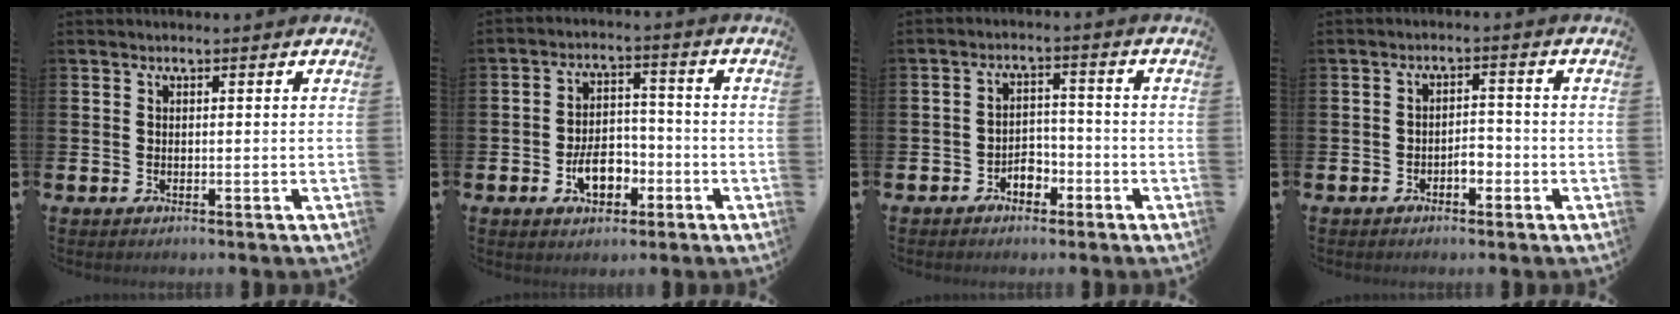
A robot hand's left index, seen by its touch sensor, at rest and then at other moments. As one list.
[{"total": 5.9, "force": [-2.4, 3.8, 3.8], "torque": [-0.057, 0.010, -0.046]}, {"total": 3.0, "force": [-2.2, 1.8, 1.1], "torque": [-0.031, 0.010, -0.045]}, {"total": 2.3, "force": [-1.3, 1.3, 1.5], "torque": [-0.029, 0.006, -0.028]}]